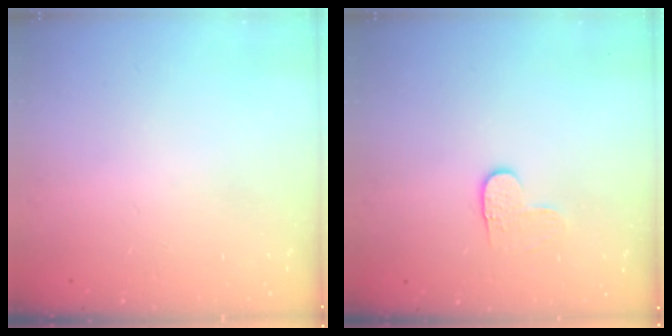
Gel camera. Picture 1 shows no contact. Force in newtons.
{"total": 3.3, "press": 3.3, "slide": 0.4}